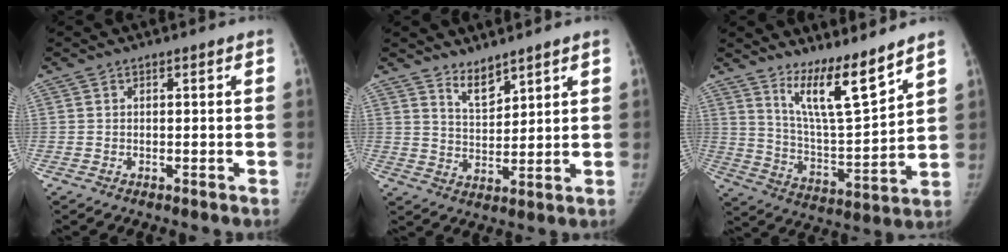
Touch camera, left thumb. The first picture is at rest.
{"total": 4.8, "force": [4.1, 1.5, 2.0], "torque": [-0.021, -0.041, 0.081]}
{"total": 12.6, "force": [9.5, 1.5, 8.1], "torque": [-0.127, -0.084, 0.177]}